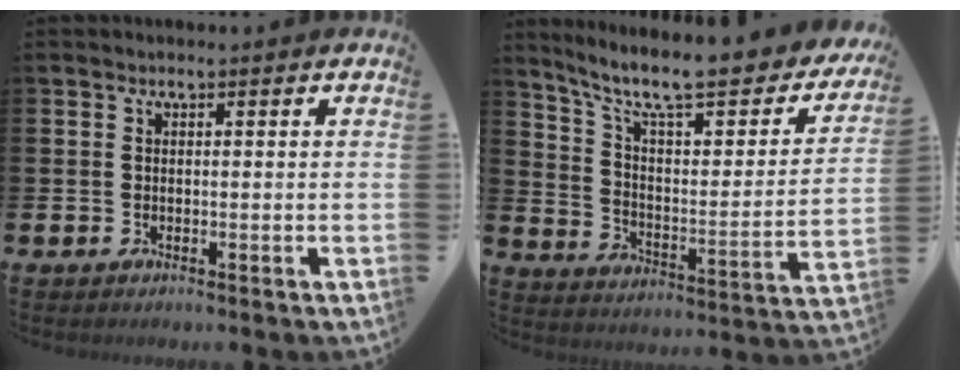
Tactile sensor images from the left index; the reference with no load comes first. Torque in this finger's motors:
{"motor_torque": [1.08, -1.06, 0.84, 0.21]}